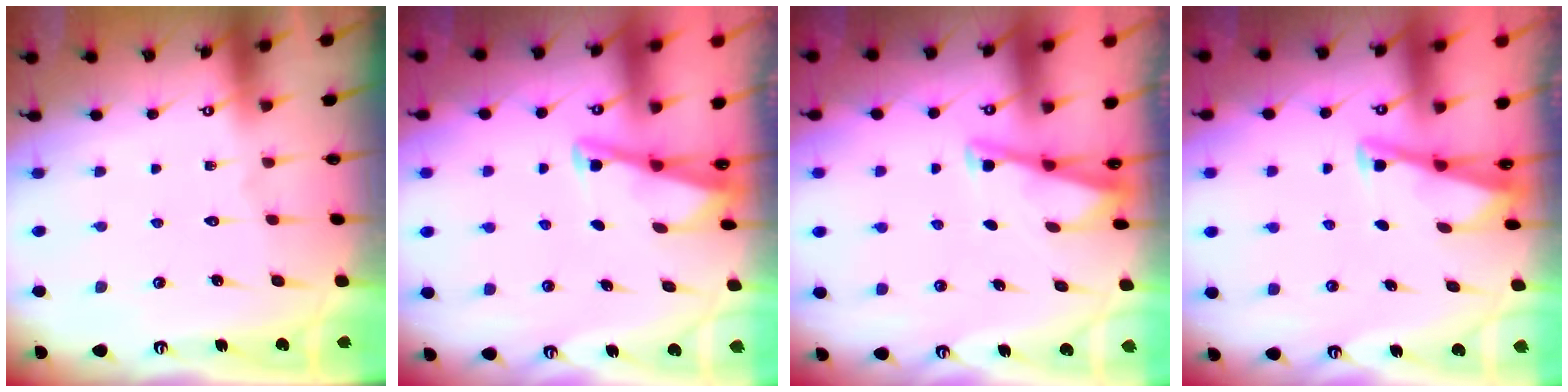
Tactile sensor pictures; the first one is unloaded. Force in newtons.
{"total": 2.9, "press": 2.8, "slide": 0.4}
{"total": 3.1, "press": 3.1, "slide": 0.3}
{"total": 3.0, "press": 3.0, "slide": 0.3}